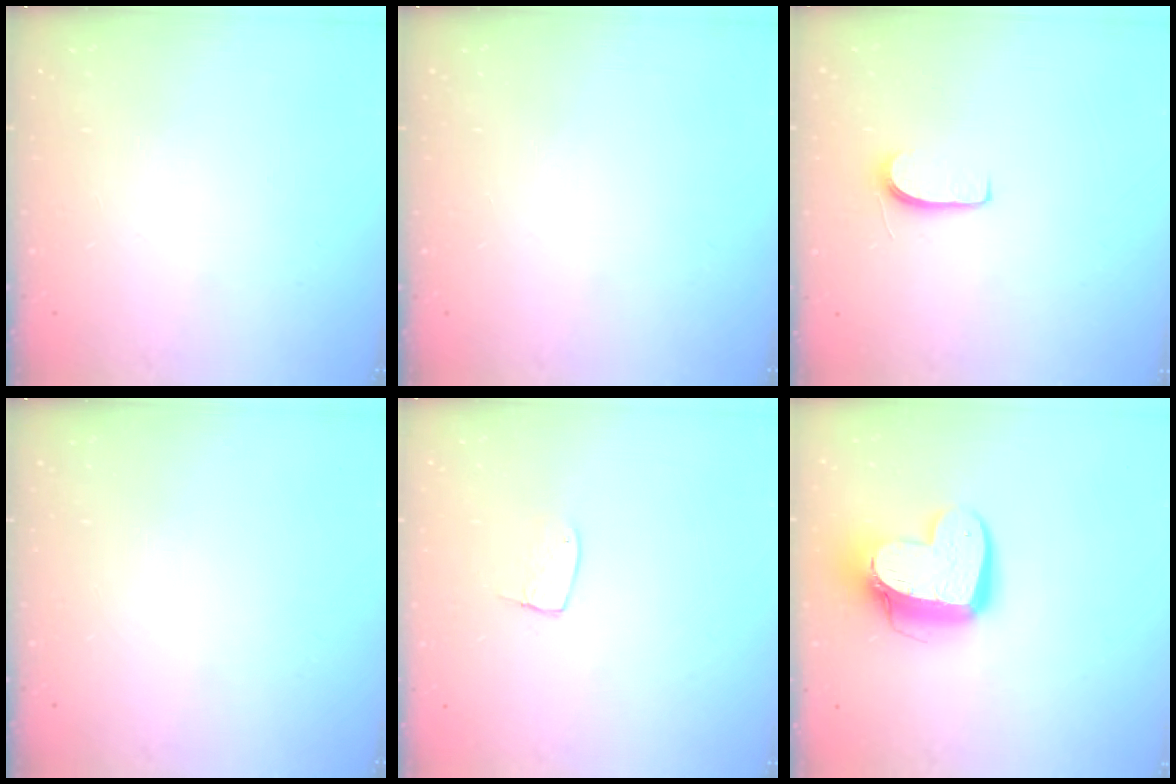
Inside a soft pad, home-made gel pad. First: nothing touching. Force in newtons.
{"total": 0.0}
{"total": 5.4, "press": 5.4, "slide": 0.6}
{"total": 0.0}
{"total": 5.2, "press": 5.2, "slide": 0.3}
{"total": 13.7, "press": 13.7, "slide": 1.3}